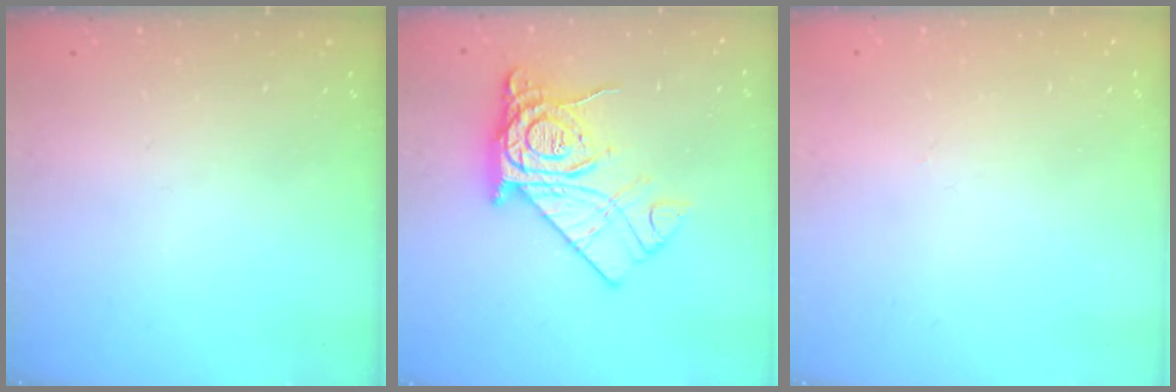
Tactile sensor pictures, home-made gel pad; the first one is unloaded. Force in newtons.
{"total": 18.3, "press": 18.2, "slide": 1.7}
{"total": 0.0}